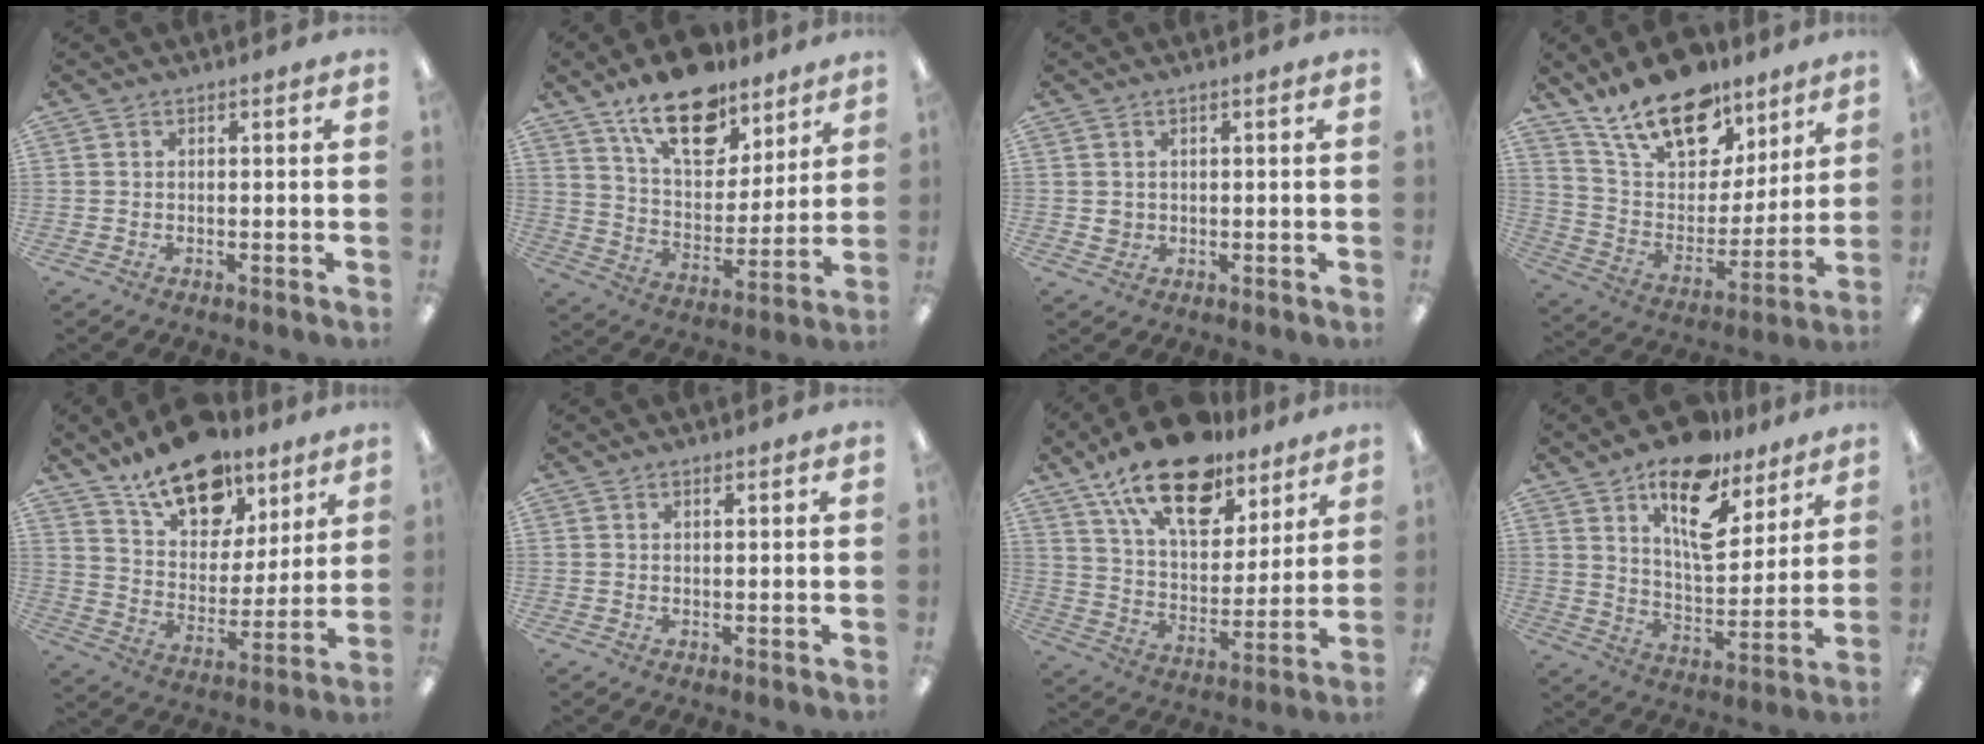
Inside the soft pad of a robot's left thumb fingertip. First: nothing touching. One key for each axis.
{"total": 18.9, "fx": 13.1, "fy": 9.4, "fz": 9.9, "tx": -0.159, "ty": -0.069, "tz": 0.229}
{"total": 1.6, "fx": 0.5, "fy": 1.4, "fz": 0.4, "tx": -0.011, "ty": 0.004, "tz": 0.009}
{"total": 19.6, "fx": 14.3, "fy": 9.8, "fz": 9.0, "tx": -0.172, "ty": -0.084, "tz": 0.259}
{"total": 17.9, "fx": 12.9, "fy": 9.4, "fz": 7.9, "tx": -0.128, "ty": -0.078, "tz": 0.232}
{"total": 0.6, "fx": 0.5, "fy": 0.2, "fz": 0.2, "tx": 0.002, "ty": -0.003, "tz": 0.007}
{"total": 21.4, "fx": 14.7, "fy": 10.1, "fz": 11.9, "tx": -0.197, "ty": -0.081, "tz": 0.257}
{"total": 16.7, "fx": 11.4, "fy": 7.7, "fz": 9.5, "tx": -0.145, "ty": -0.063, "tz": 0.194}